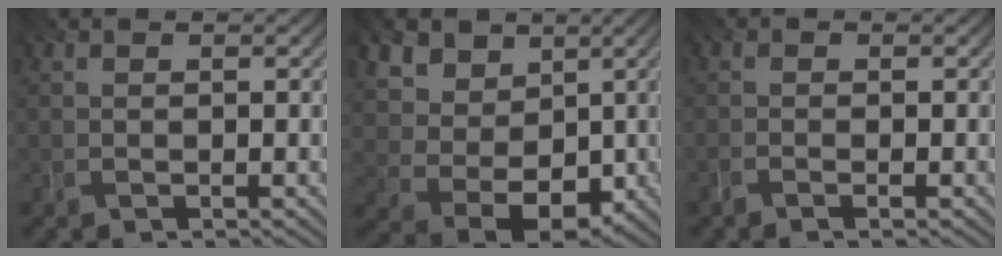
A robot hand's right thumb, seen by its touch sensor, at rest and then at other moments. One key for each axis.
{"total": 10.9, "fx": 3.6, "fy": 8.5, "fz": 5.8, "tx": -0.160, "ty": 0.020, "tz": 0.065}
{"total": 1.2, "fx": -1.0, "fy": 0.2, "fz": 0.7, "tx": -0.015, "ty": -0.001, "tz": -0.028}